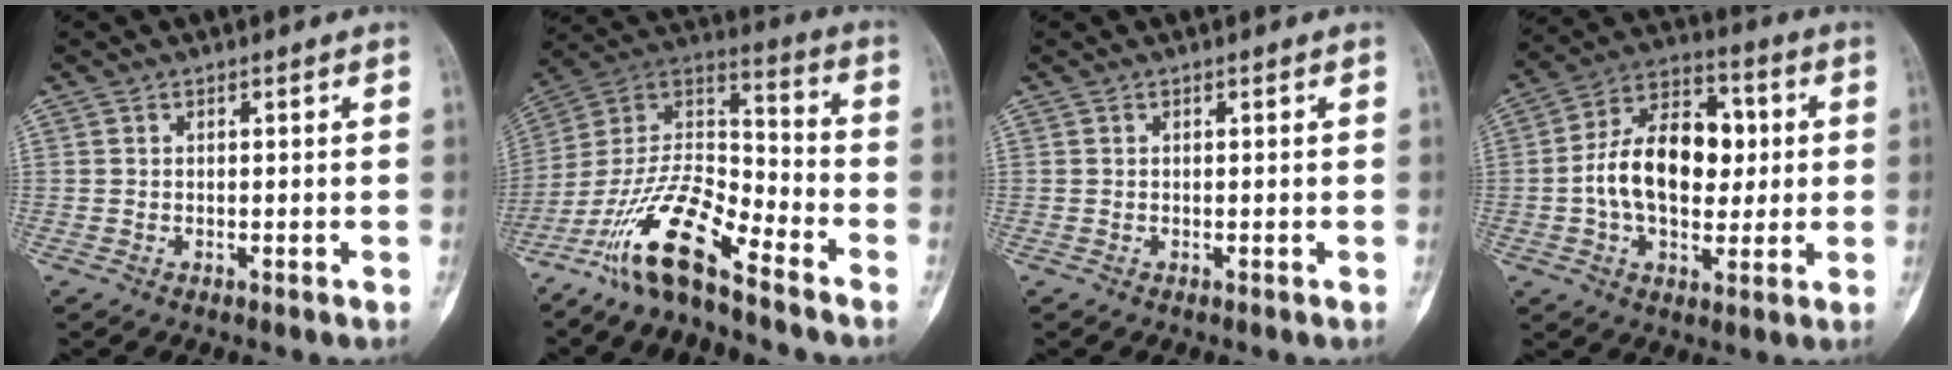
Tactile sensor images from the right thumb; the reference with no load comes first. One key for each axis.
{"total": 15.9, "fx": -11.3, "fy": 4.1, "fz": 10.4, "tx": -0.194, "ty": 0.085, "tz": -0.216}
{"total": 0.0}
{"total": 16.8, "fx": 0.6, "fy": 10.7, "fz": 12.9, "tx": -0.187, "ty": 0.025, "tz": 0.003}